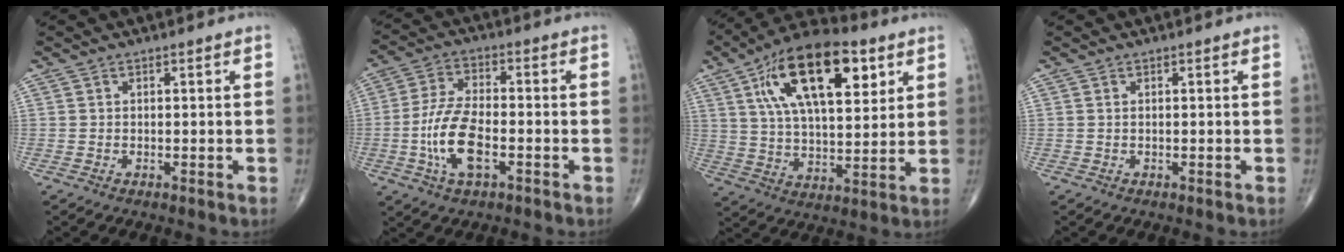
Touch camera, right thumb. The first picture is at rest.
{"total": 10.9, "force": [-3.1, 4.8, 9.3], "torque": [-0.189, 0.014, -0.063]}
{"total": 21.6, "force": [8.8, 9.7, 17.1], "torque": [-0.266, -0.016, 0.146]}
{"total": 0.0}